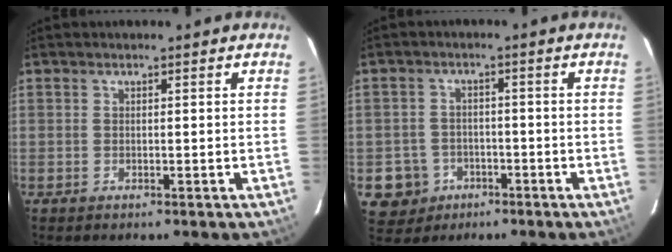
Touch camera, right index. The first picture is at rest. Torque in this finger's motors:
{"motor_torque": [-0.12, 0.02, -0.67, -0.21]}